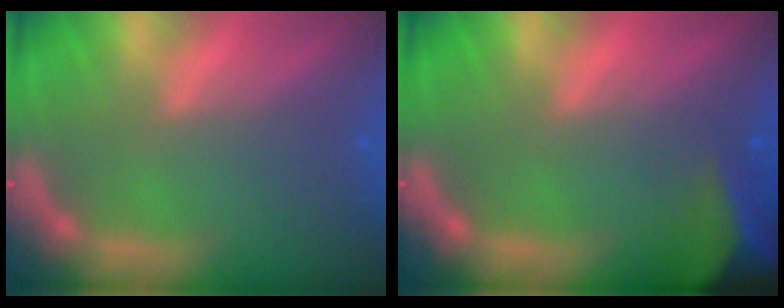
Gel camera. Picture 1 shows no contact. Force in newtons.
{"total": 8.9}